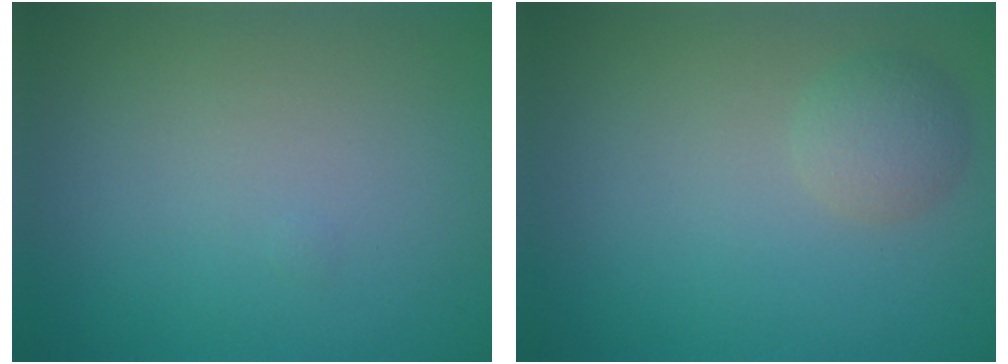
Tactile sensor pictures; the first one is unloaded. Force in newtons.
{"total": 2.1, "press": 2.1, "slide": 0.0}